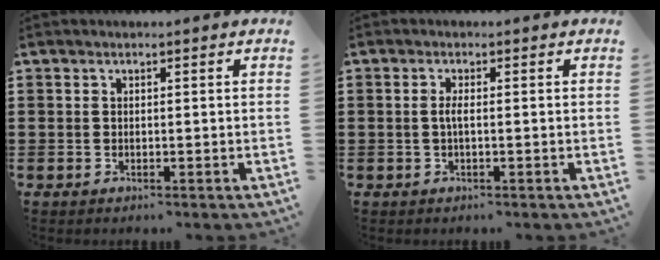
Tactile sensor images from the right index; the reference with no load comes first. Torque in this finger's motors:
{"motor_torque": [0.25, 0.06, 0.17, 0.07]}